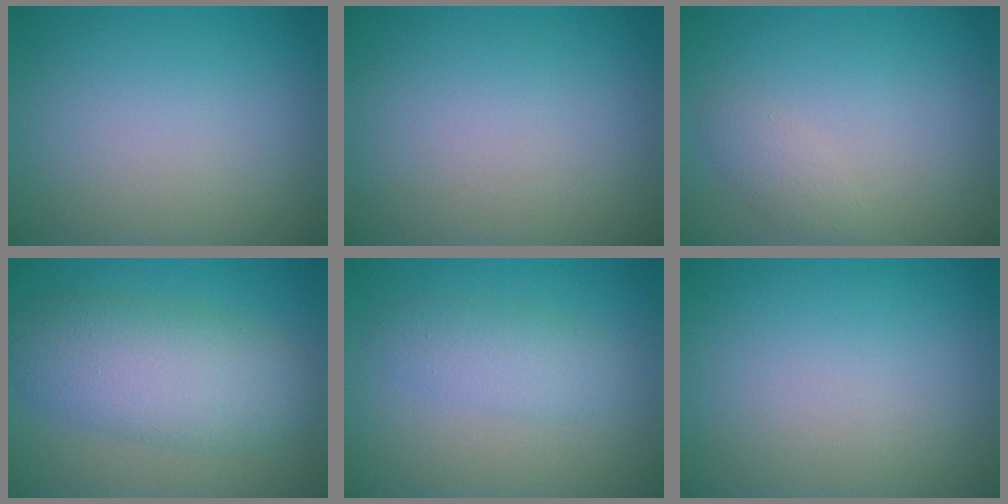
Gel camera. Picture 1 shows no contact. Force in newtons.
{"total": 0.0}
{"total": 1.3, "press": 1.3, "slide": 0.1}
{"total": 7.3, "press": 7.3, "slide": 0.2}
{"total": 2.8, "press": 2.8, "slide": 0.1}
{"total": 0.0}